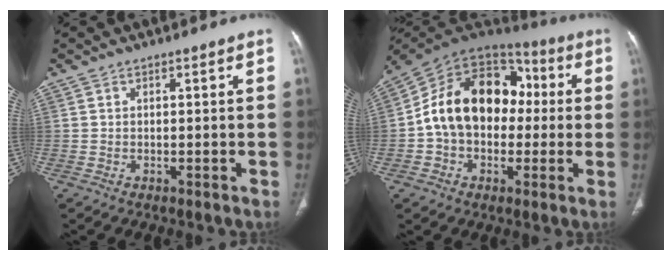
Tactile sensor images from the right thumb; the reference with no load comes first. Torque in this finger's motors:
{"motor_torque": [2.48, 2.53, 0.90, -0.64, 0.29]}